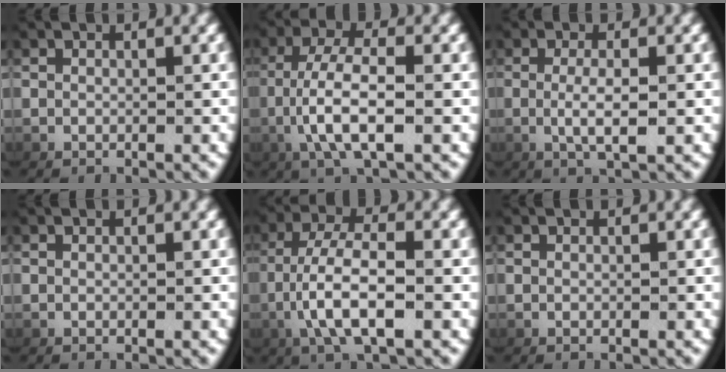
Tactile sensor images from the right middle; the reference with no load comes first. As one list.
[{"total": 5.3, "force": [-0.5, 1.7, 5.0], "torque": [-0.112, -0.013, 0.001]}, {"total": 3.0, "force": [-0.1, 0.5, 3.0], "torque": [-0.066, -0.007, 0.004]}, {"total": 1.3, "force": [0.0, -1.3, -0.4], "torque": [0.005, -0.007, 0.011]}, {"total": 5.3, "force": [-0.7, 1.8, 4.9], "torque": [-0.108, -0.012, -0.002]}, {"total": 0.0}]